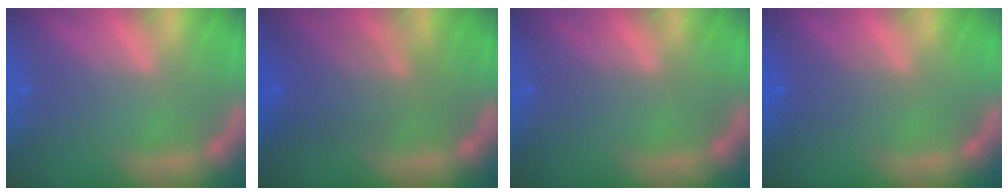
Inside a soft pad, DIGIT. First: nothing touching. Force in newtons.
{"total": 5.0}
{"total": 0.0}
{"total": 2.0}